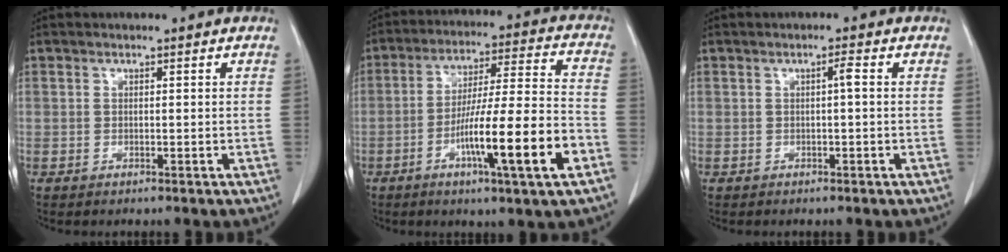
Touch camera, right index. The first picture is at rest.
{"total": 16.1, "force": [-6.2, 0.1, 14.8], "torque": [-0.255, -0.004, -0.101]}
{"total": 1.1, "force": [0.1, 0.0, 1.1], "torque": [-0.019, 0.003, 0.001]}